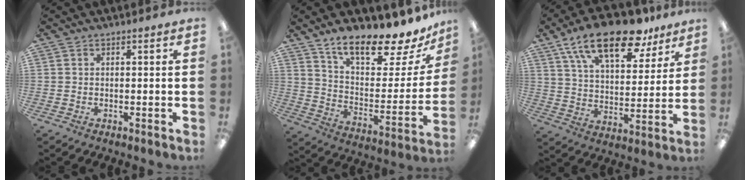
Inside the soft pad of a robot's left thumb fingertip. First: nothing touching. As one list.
[{"total": 16.1, "force": [13.1, 4.9, 7.9], "torque": [-0.123, -0.098, 0.225]}, {"total": 19.7, "force": [13.2, 8.5, 12.0], "torque": [-0.197, -0.061, 0.224]}]